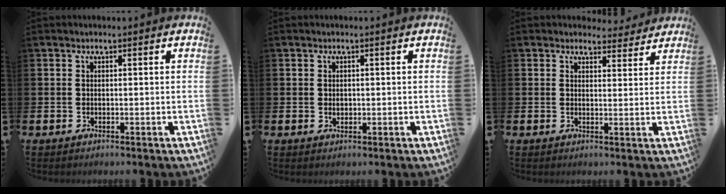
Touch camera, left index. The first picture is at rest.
{"total": 0.8, "force": [0.2, 0.7, 0.4], "torque": [0.000, 0.003, 0.001]}
{"total": 3.2, "force": [3.0, 1.1, -0.1], "torque": [0.013, -0.020, 0.050]}